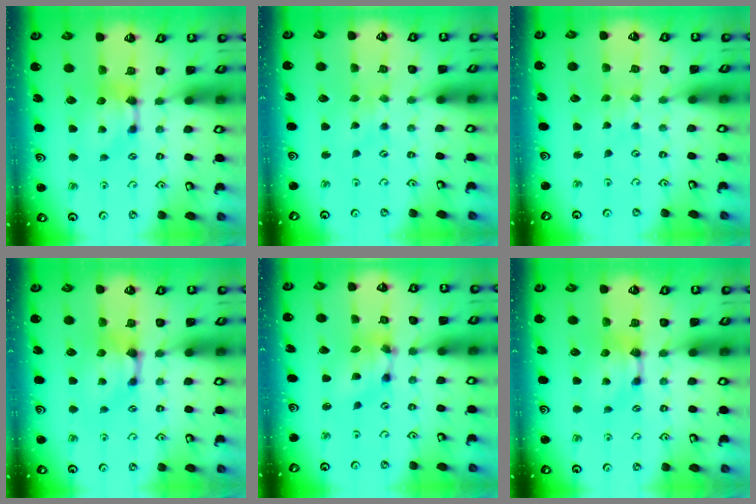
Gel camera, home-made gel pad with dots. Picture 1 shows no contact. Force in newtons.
{"total": 2.8, "press": 2.8, "slide": 0.2}
{"total": 3.6, "press": 3.6, "slide": 0.1}
{"total": 0.8, "press": 0.3, "slide": 0.7}
{"total": 5.5, "press": 5.1, "slide": 2.1}
{"total": 0.0}